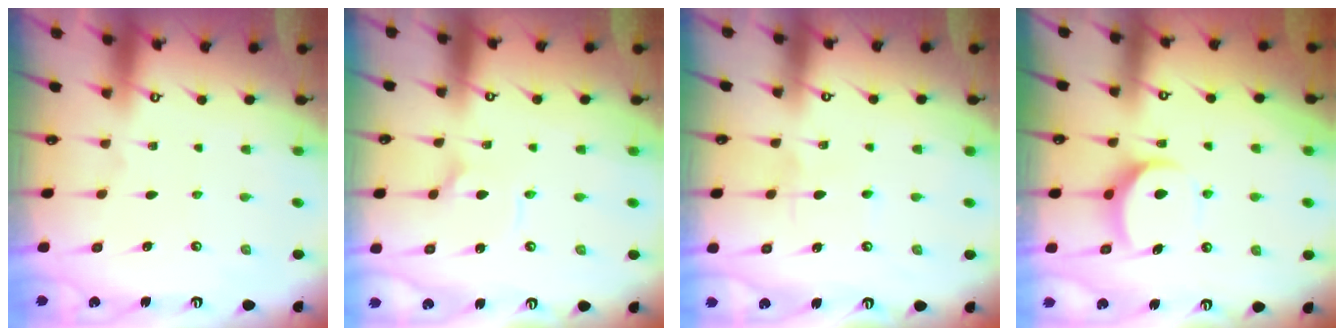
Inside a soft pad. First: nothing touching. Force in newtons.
{"total": 2.7, "press": 2.7, "slide": 0.2}
{"total": 4.4, "press": 4.4, "slide": 0.1}
{"total": 8.4, "press": 8.4, "slide": 0.6}